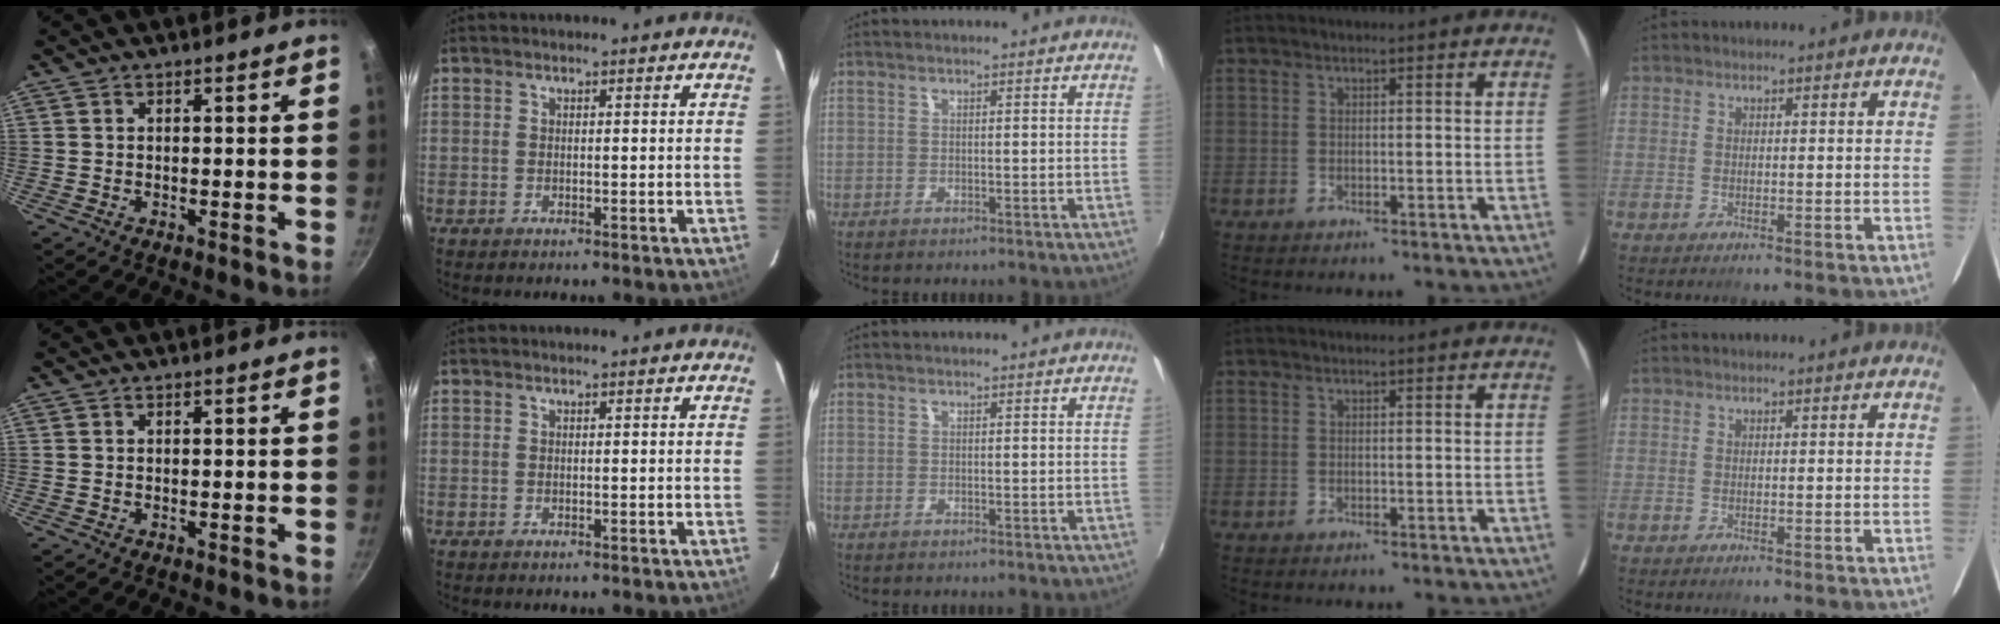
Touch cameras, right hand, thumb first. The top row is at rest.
{}